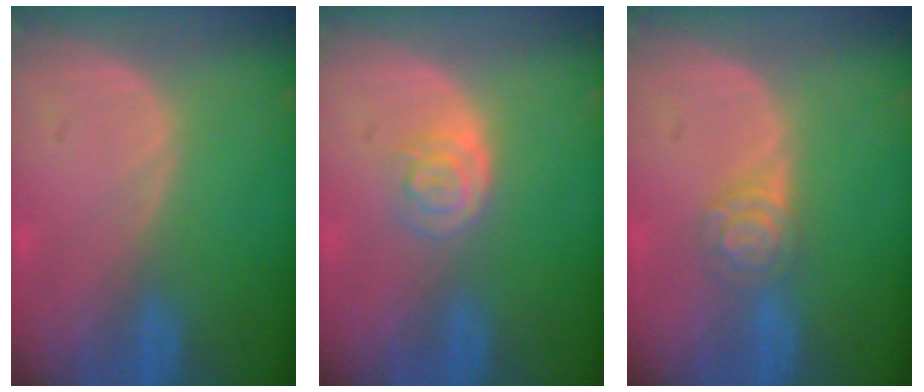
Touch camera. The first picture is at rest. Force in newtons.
{"total": 3.3, "press": 3.2, "slide": 0.6}
{"total": 4.3, "press": 3.9, "slide": 1.7}